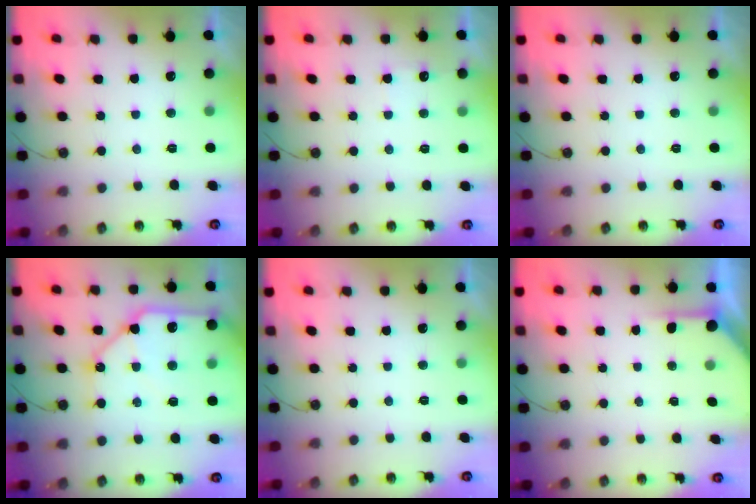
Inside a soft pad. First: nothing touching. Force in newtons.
{"total": 4.3, "press": 4.3, "slide": 0.4}
{"total": 0.0}
{"total": 15.9, "press": 15.9, "slide": 1.3}
{"total": 0.0}
{"total": 2.8, "press": 2.7, "slide": 0.3}